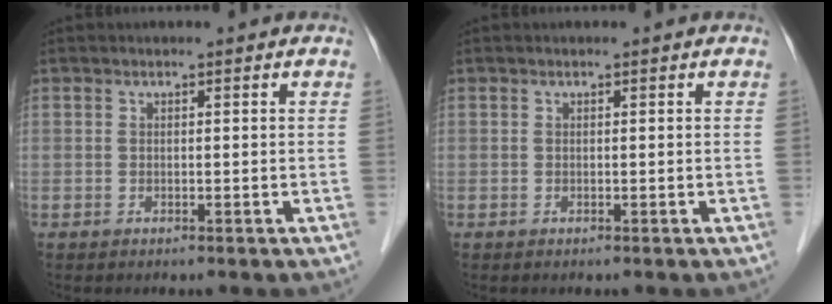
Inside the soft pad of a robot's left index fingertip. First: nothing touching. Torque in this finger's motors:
{"motor_torque": [0.00, 0.00, 0.00, 0.00]}